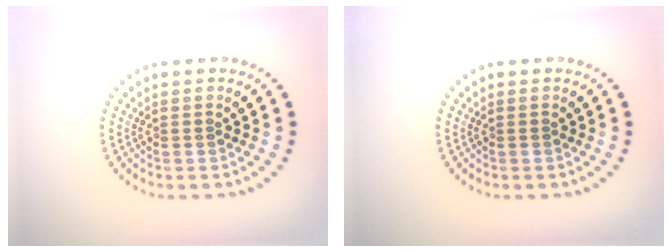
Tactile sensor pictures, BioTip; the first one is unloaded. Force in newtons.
{"total": 0.0}